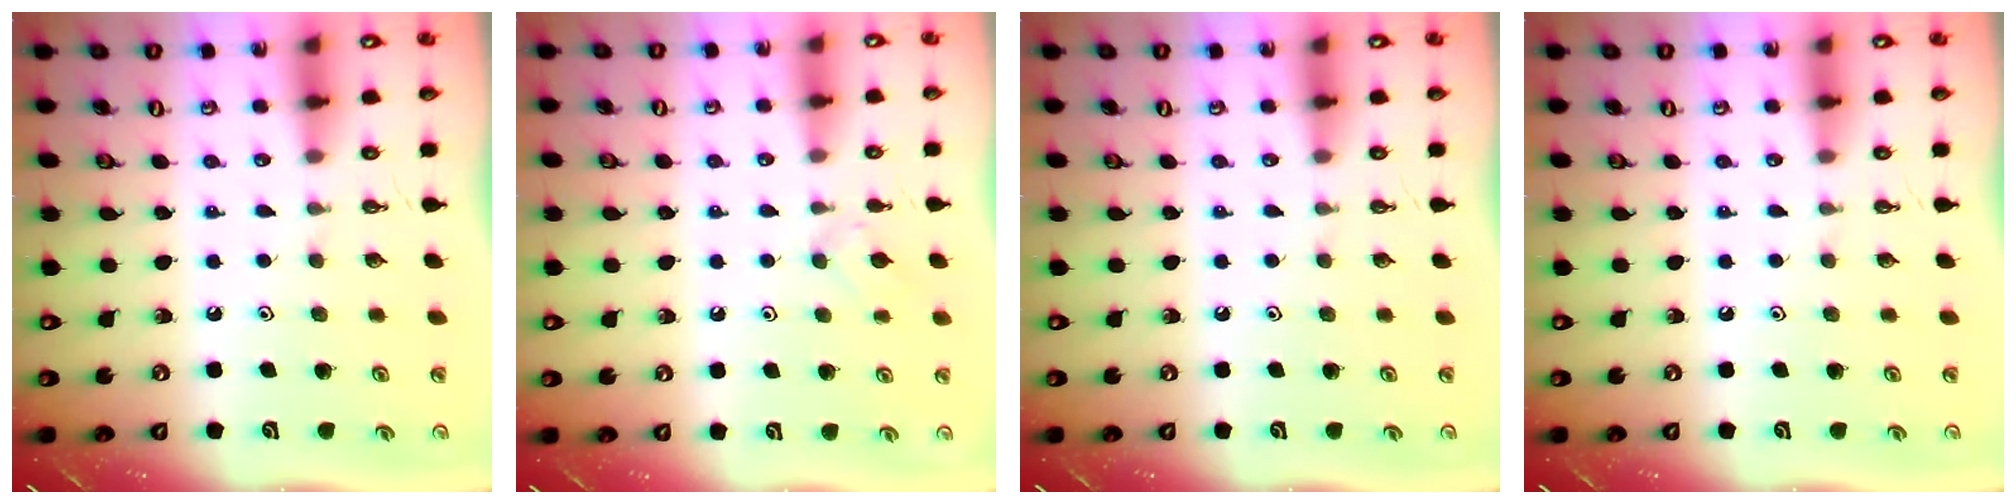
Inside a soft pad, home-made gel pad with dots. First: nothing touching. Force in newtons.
{"total": 2.2, "press": 2.1, "slide": 0.6}
{"total": 0.0}
{"total": 0.0}